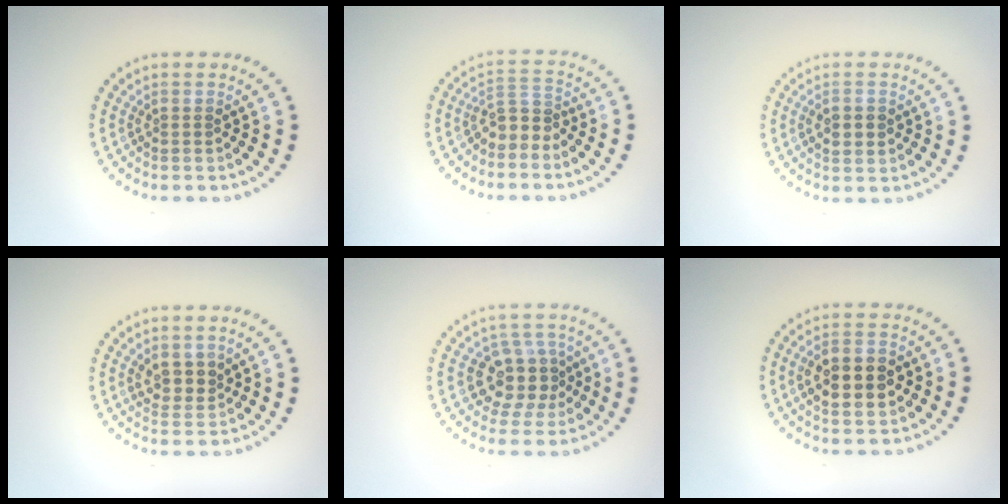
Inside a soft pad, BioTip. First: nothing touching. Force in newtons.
{"total": 2.4, "press": 2.0, "slide": 1.4}
{"total": 2.2, "press": 2.1, "slide": 0.3}
{"total": 2.3, "press": 2.2, "slide": 0.9}
{"total": 4.4, "press": 3.8, "slide": 2.2}
{"total": 5.0, "press": 5.0, "slide": 0.3}